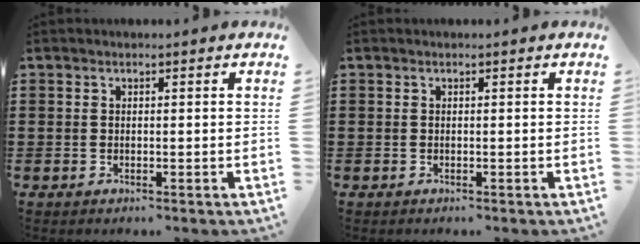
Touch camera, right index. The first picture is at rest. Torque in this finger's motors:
{"motor_torque": [0.09, -0.06, 0.00, 0.01]}